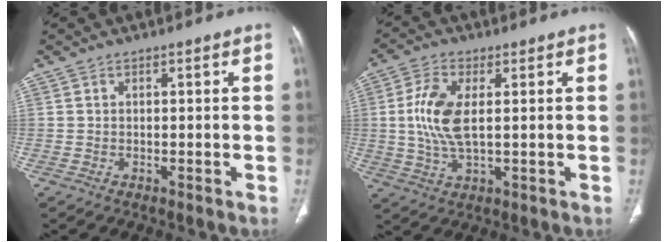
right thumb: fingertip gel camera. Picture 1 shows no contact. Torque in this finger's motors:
{"motor_torque": [-0.40, 1.13, 0.73, 0.34, 0.17]}